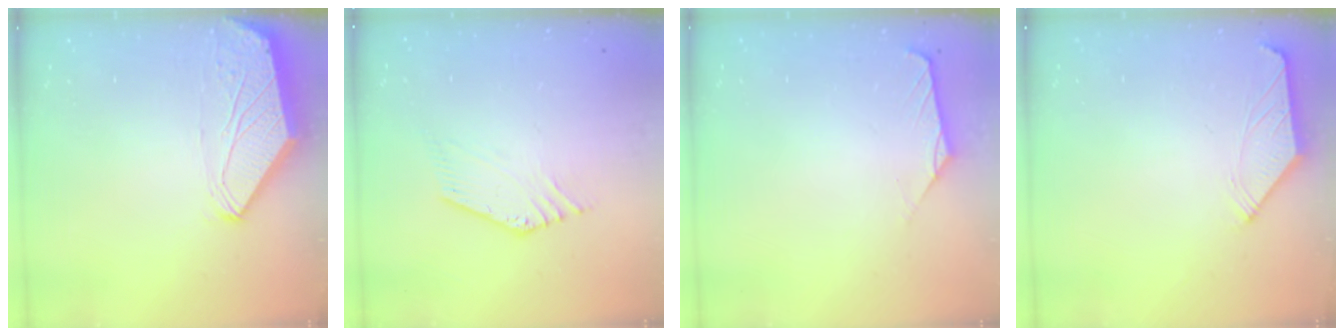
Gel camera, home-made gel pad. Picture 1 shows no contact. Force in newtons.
{"total": 2.7, "press": 2.6, "slide": 0.5}
{"total": 1.0, "press": 0.9, "slide": 0.3}
{"total": 2.0, "press": 1.9, "slide": 0.5}